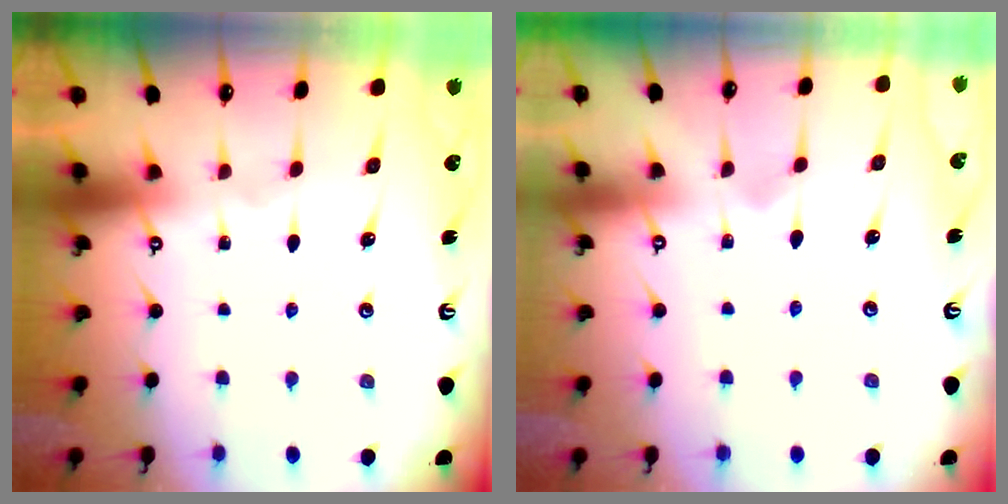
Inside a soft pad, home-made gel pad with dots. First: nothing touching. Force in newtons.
{"total": 6.7, "press": 6.7, "slide": 0.4}